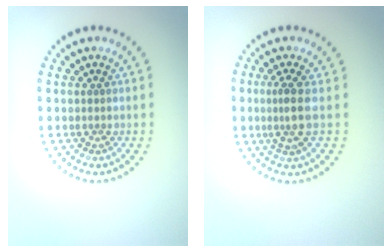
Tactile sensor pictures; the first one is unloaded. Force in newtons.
{"total": 2.5, "press": 2.1, "slide": 1.4}